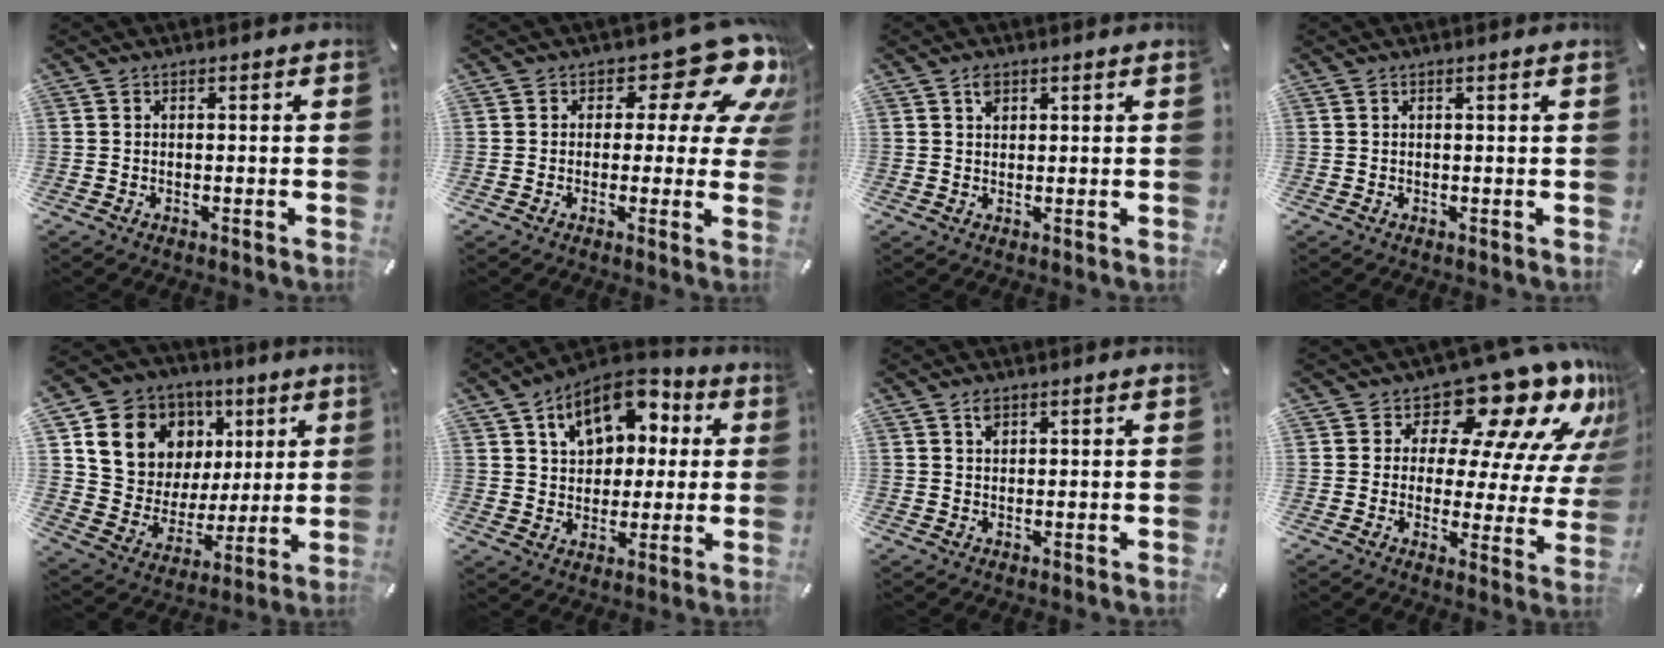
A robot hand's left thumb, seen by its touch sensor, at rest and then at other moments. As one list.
[{"total": 15.1, "force": [7.1, 7.4, 11.0], "torque": [-0.138, -0.048, 0.116]}, {"total": 1.9, "force": [1.3, 0.9, 1.1], "torque": [-0.016, -0.004, 0.022]}, {"total": 0.7, "force": [0.3, -0.1, 0.6], "torque": [-0.010, 0.000, 0.005]}, {"total": 14.2, "force": [6.4, 12.1, 3.7], "torque": [-0.073, -0.043, 0.133]}, {"total": 12.9, "force": [6.0, 9.6, 6.4], "torque": [-0.099, -0.029, 0.111]}, {"total": 1.6, "force": [1.2, 0.5, 0.9], "torque": [-0.021, -0.001, 0.022]}, {"total": 16.7, "force": [12.7, 6.5, 8.7], "torque": [-0.115, -0.115, 0.206]}]